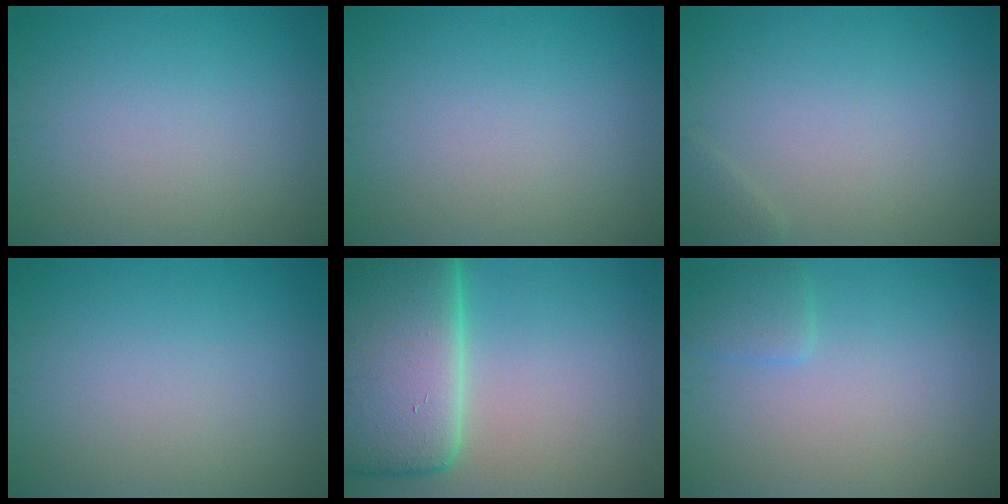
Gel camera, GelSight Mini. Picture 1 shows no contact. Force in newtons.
{"total": 0.0}
{"total": 0.8, "press": 0.8, "slide": 0.1}
{"total": 0.0}
{"total": 14.2, "press": 14.2, "slide": 1.3}
{"total": 1.6, "press": 1.6, "slide": 0.1}